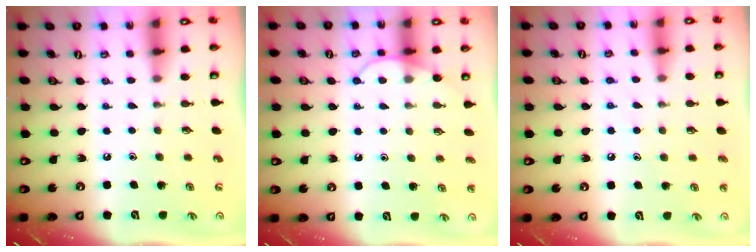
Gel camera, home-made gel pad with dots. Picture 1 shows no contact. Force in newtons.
{"total": 6.6, "press": 6.6, "slide": 0.6}
{"total": 6.9, "press": 6.9, "slide": 0.7}